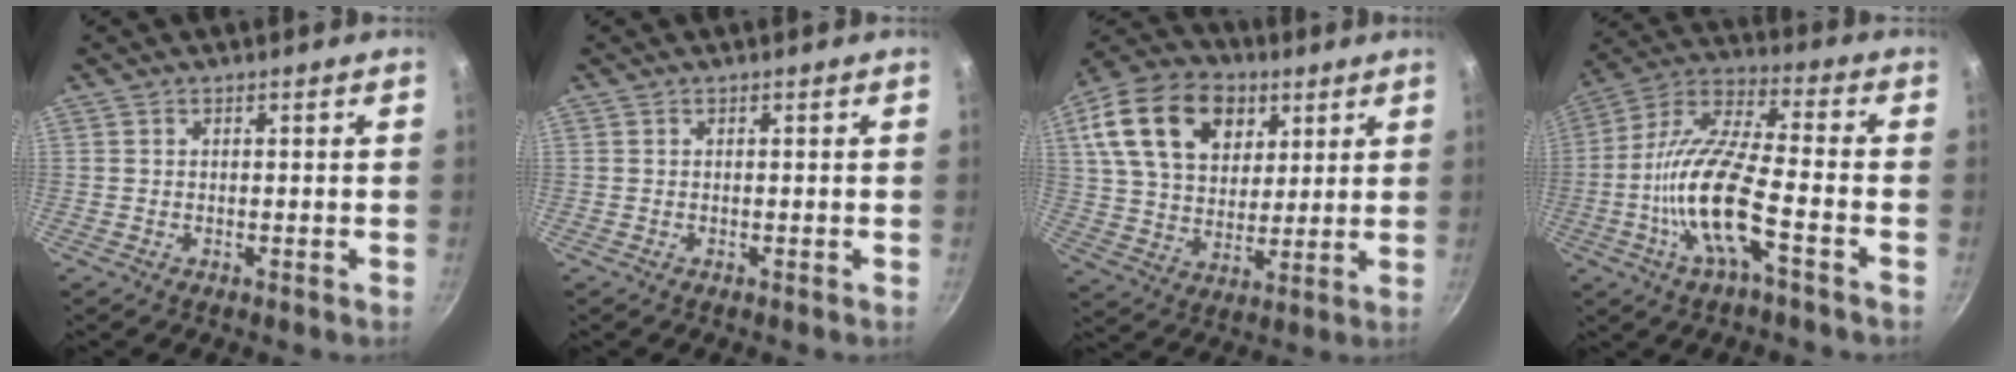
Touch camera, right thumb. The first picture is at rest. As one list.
[{"total": 0.0}, {"total": 20.4, "force": [8.0, 14.2, 12.2], "torque": [-0.193, -0.006, 0.134]}, {"total": 15.9, "force": [-5.2, 4.5, 14.4], "torque": [-0.283, 0.037, -0.114]}]